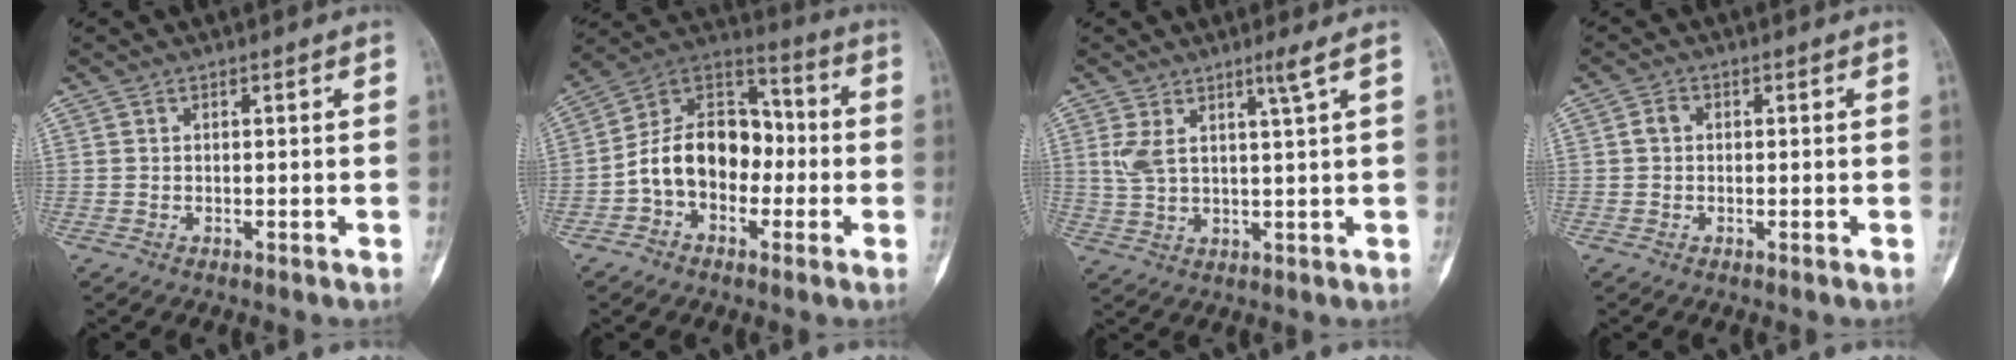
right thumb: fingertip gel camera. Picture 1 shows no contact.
{"total": 15.2, "force": [-2.5, 10.9, 10.4], "torque": [-0.144, 0.050, -0.054]}
{"total": 5.7, "force": [2.7, 0.1, 5.0], "torque": [-0.109, -0.020, 0.063]}
{"total": 1.8, "force": [0.2, 1.5, 1.0], "torque": [-0.016, 0.006, 0.000]}